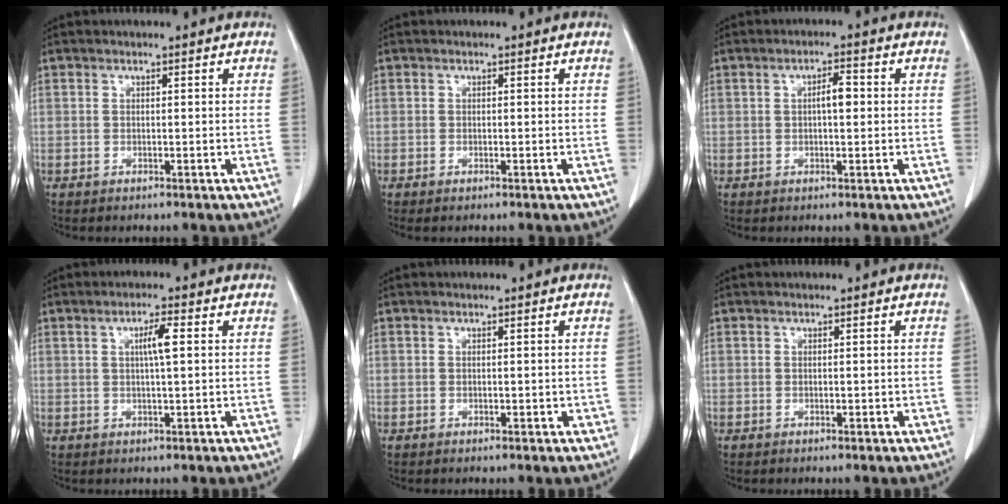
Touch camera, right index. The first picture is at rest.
{"total": 0.6, "force": [-0.4, 0.1, 0.4], "torque": [-0.009, -0.002, -0.007]}
{"total": 2.9, "force": [0.2, 0.8, 2.7], "torque": [-0.046, 0.004, 0.002]}
{"total": 3.5, "force": [0.8, 0.2, 3.4], "torque": [-0.061, 0.002, 0.013]}
{"total": 1.2, "force": [-0.2, 0.7, 1.0], "torque": [-0.015, -0.001, 0.000]}
{"total": 0.8, "force": [-0.2, 0.3, 0.7], "torque": [-0.013, -0.002, -0.001]}